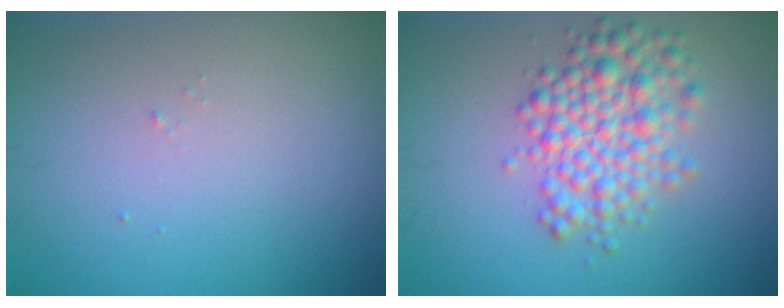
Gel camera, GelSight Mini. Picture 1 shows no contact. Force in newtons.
{"total": 4.9, "press": 4.9, "slide": 0.1}